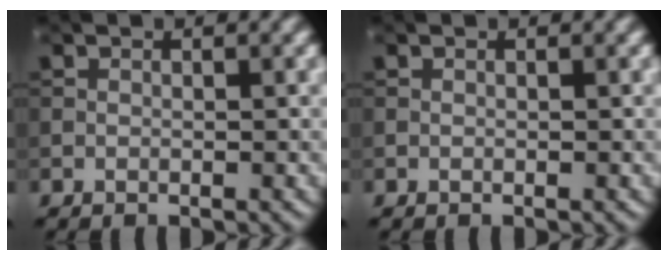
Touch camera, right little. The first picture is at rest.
{"total": 0.0}